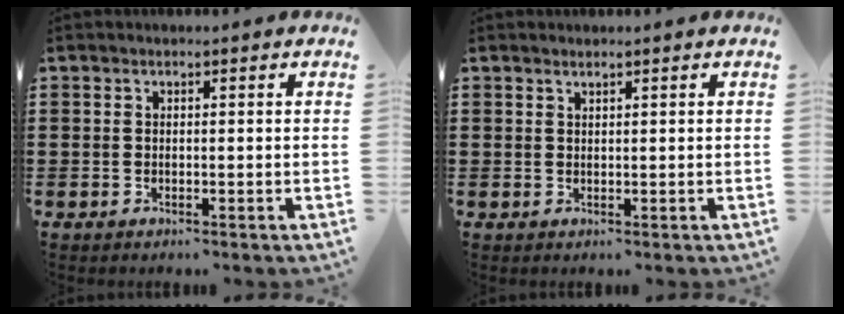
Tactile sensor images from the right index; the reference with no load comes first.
{"total": 0.7, "force": [0.7, 0.1, 0.2], "torque": [-0.005, -0.001, 0.013]}